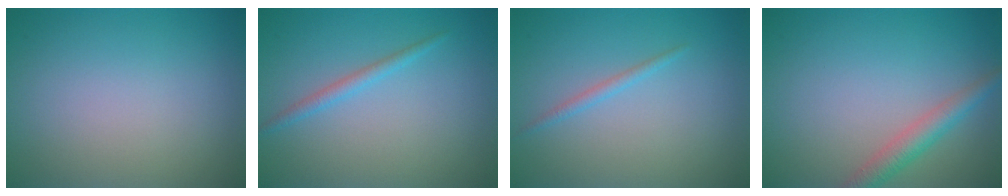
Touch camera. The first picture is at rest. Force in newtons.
{"total": 1.4, "press": 1.4, "slide": 0.1}
{"total": 1.0, "press": 1.0, "slide": 0.0}
{"total": 2.8, "press": 2.8, "slide": 0.1}